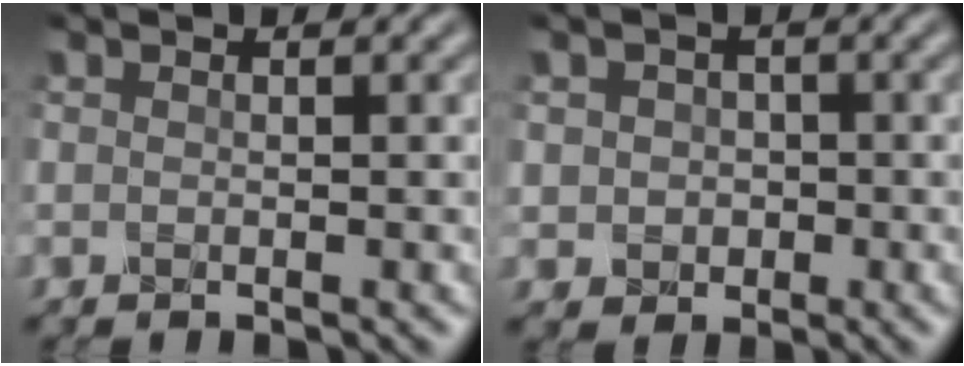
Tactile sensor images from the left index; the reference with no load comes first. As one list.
[{"total": 2.3, "force": [0.1, 2.2, 0.6], "torque": [0.005, 0.003, -0.009]}]